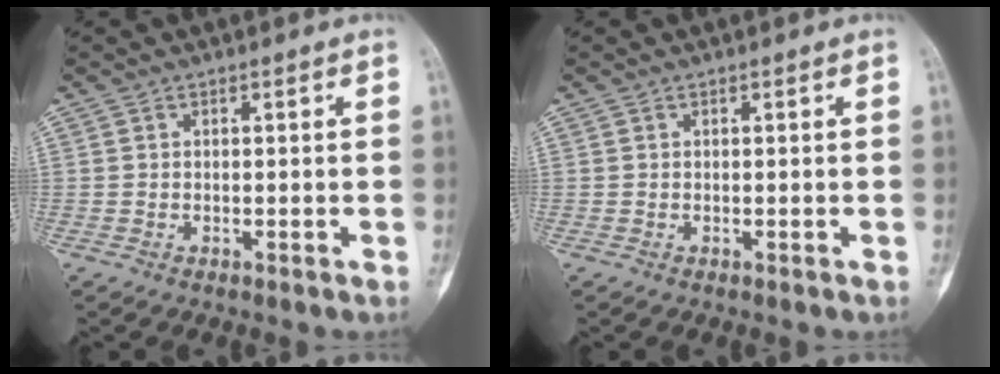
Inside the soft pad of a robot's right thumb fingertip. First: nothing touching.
{"total": 0.0}